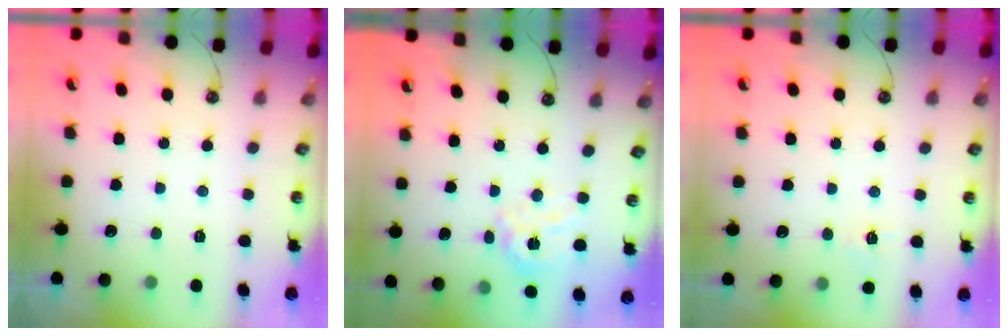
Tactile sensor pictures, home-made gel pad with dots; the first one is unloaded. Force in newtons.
{"total": 11.8, "press": 11.8, "slide": 0.9}
{"total": 4.8, "press": 4.8, "slide": 0.6}